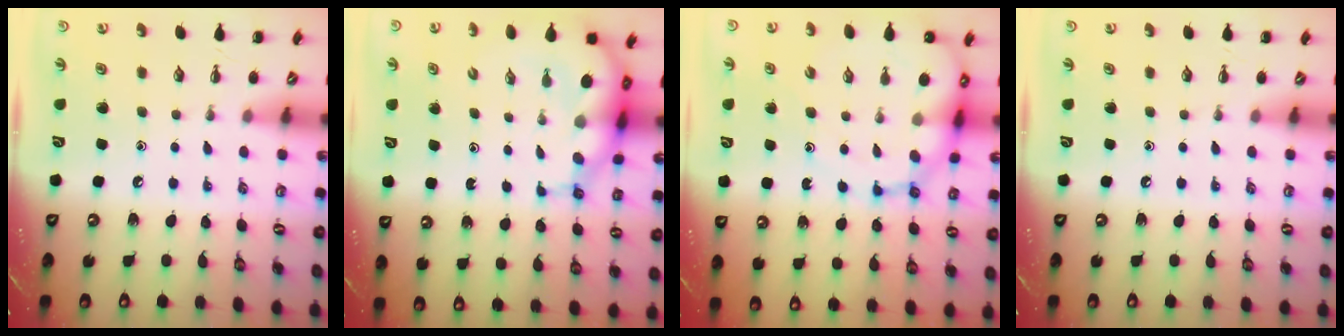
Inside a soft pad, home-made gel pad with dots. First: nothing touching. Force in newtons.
{"total": 8.7, "press": 8.3, "slide": 2.4}
{"total": 13.6, "press": 13.1, "slide": 3.5}
{"total": 0.0}